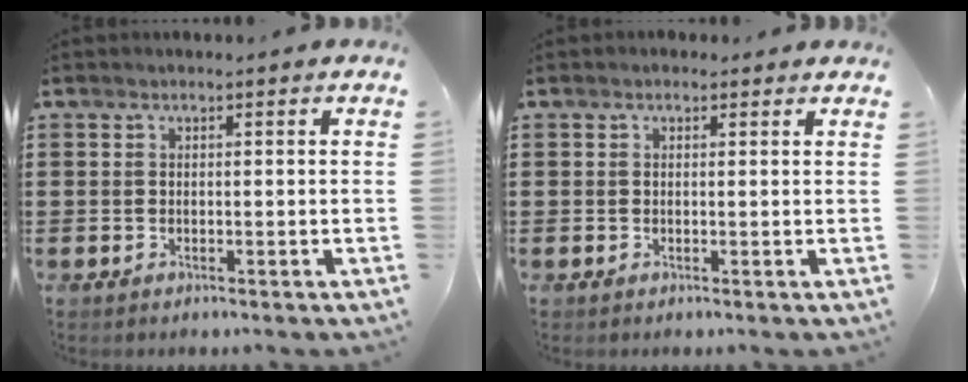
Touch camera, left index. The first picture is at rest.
{"total": 0.8, "force": [0.5, 0.6, 0.3], "torque": [-0.008, 0.007, 0.008]}